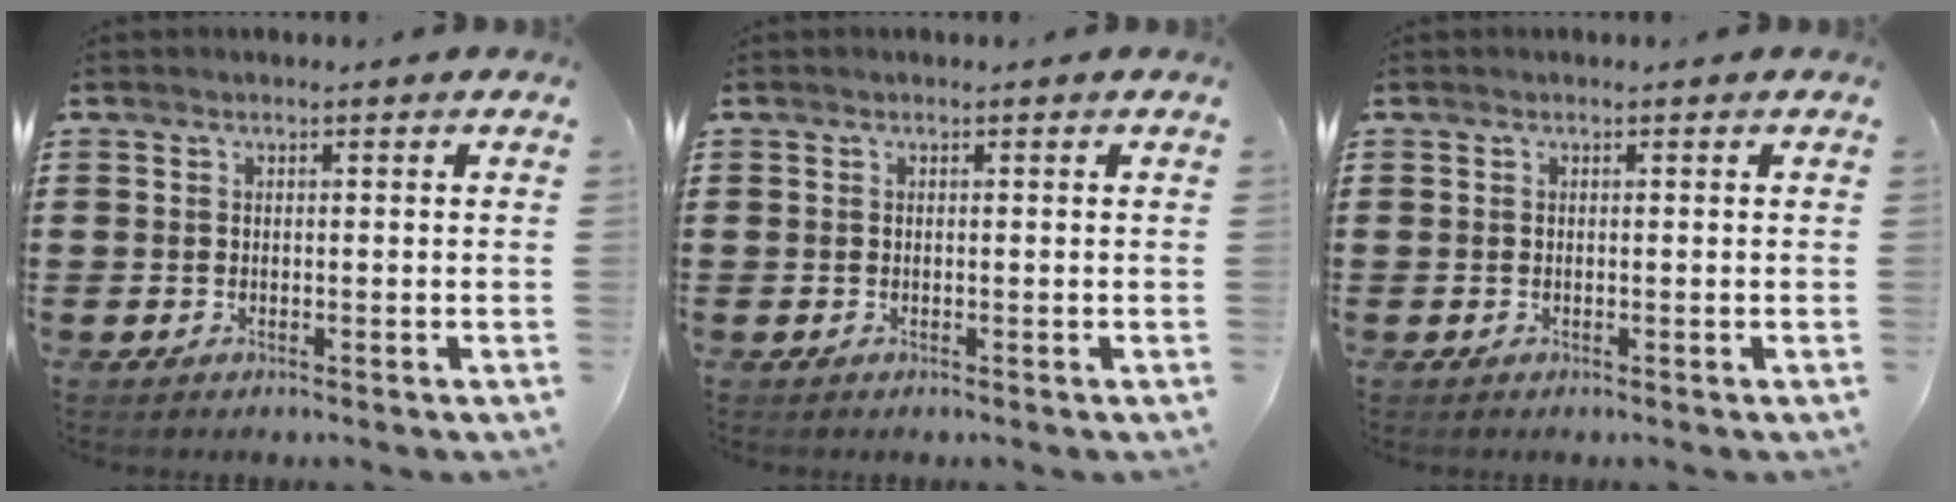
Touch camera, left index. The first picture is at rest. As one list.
[{"total": 0.0}, {"total": 0.0}]